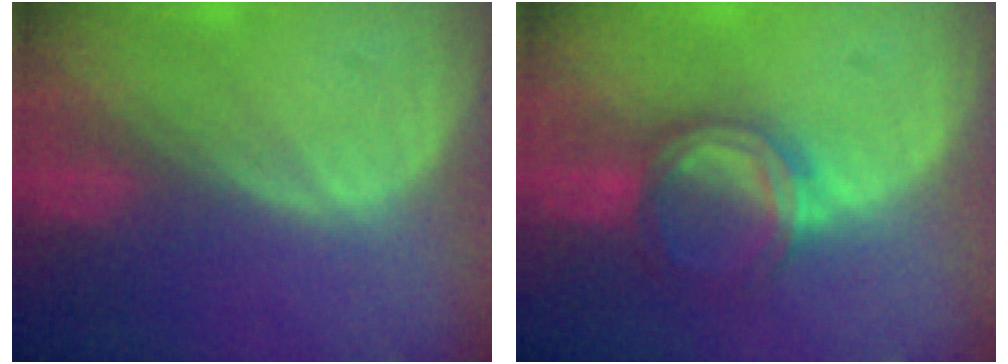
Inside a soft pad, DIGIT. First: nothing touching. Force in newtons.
{"total": 5.3, "press": 5.2, "slide": 0.5}